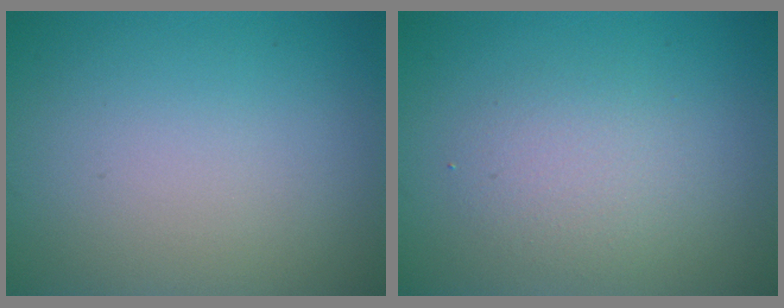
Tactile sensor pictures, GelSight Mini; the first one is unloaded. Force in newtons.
{"total": 2.4, "press": 2.4, "slide": 0.2}